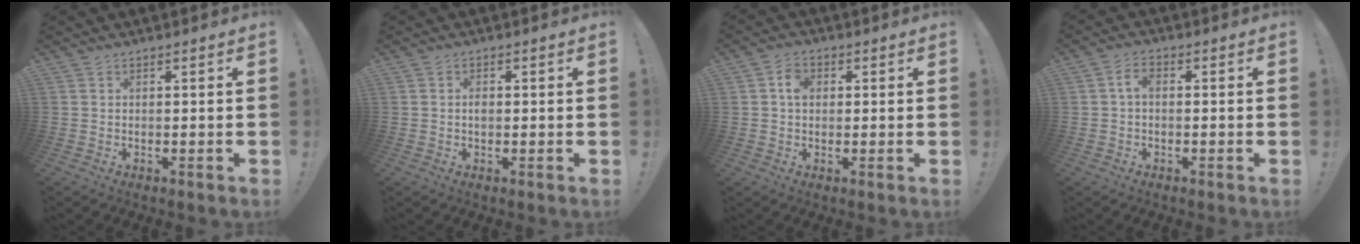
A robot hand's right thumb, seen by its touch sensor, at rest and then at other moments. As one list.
[{"total": 1.5, "force": [-0.4, 1.1, 1.1], "torque": [-0.019, 0.004, -0.008]}, {"total": 4.2, "force": [0.8, 3.3, 2.5], "torque": [-0.034, 0.002, 0.011]}, {"total": 3.0, "force": [0.3, 2.0, 2.3], "torque": [-0.050, 0.008, 0.003]}]